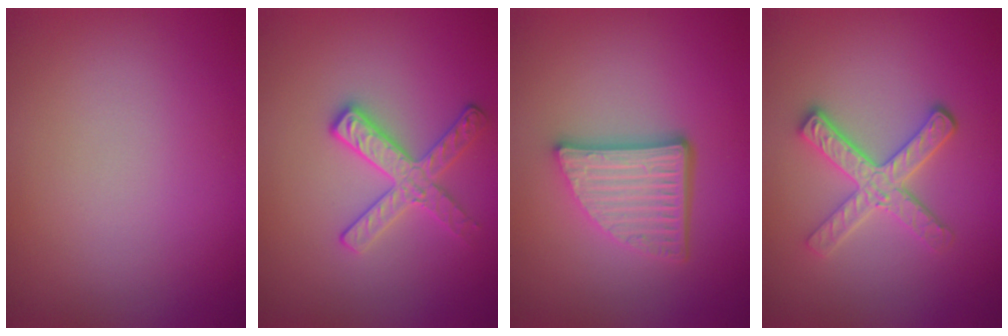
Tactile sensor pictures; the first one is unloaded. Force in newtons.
{"total": 2.8, "press": 2.8, "slide": 0.3}
{"total": 5.0, "press": 3.6, "slide": 3.6}
{"total": 3.8, "press": 3.1, "slide": 2.2}